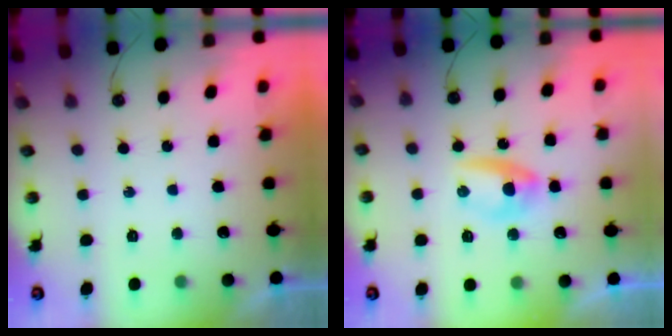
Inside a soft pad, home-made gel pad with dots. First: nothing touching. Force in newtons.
{"total": 5.5, "press": 5.4, "slide": 1.2}